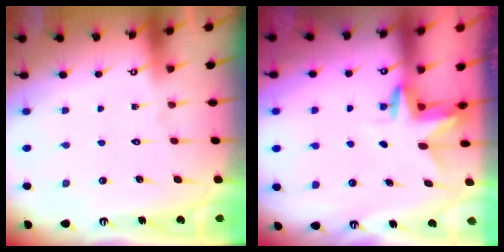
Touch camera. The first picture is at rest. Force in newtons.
{"total": 3.3, "press": 3.3, "slide": 0.3}